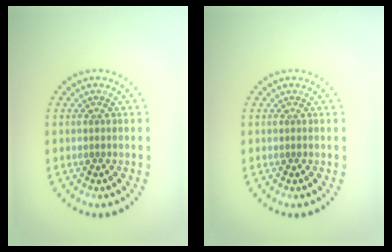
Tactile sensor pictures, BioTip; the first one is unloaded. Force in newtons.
{"total": 0.0}